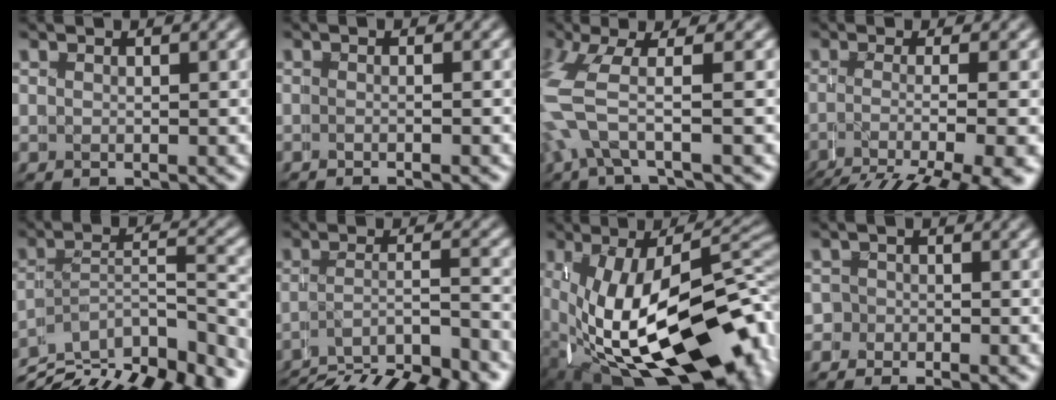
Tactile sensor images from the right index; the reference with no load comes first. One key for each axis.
{"total": 1.5, "fx": -1.0, "fy": -0.1, "fz": 1.1, "tx": 0.000, "ty": 0.012, "tz": -0.024}
{"total": 5.6, "fx": 0.1, "fy": 2.8, "fz": 4.9, "tx": -0.129, "ty": -0.004, "tz": -0.003}
{"total": 6.3, "fx": -2.4, "fy": 1.2, "fz": 5.6, "tx": -0.081, "ty": -0.019, "tz": -0.027}
{"total": 11.2, "fx": -6.2, "fy": 5.5, "fz": 7.5, "tx": -0.103, "ty": -0.016, "tz": -0.095}
{"total": 11.3, "fx": -7.2, "fy": 5.1, "fz": 7.0, "tx": -0.098, "ty": -0.037, "tz": -0.101}
{"total": 20.3, "fx": -6.1, "fy": 11.9, "fz": 15.3, "tx": -0.260, "ty": -0.058, "tz": -0.064}
{"total": 2.1, "fx": -1.5, "fy": 1.5, "fz": 0.2, "tx": 0.008, "ty": 0.010, "tz": -0.039}